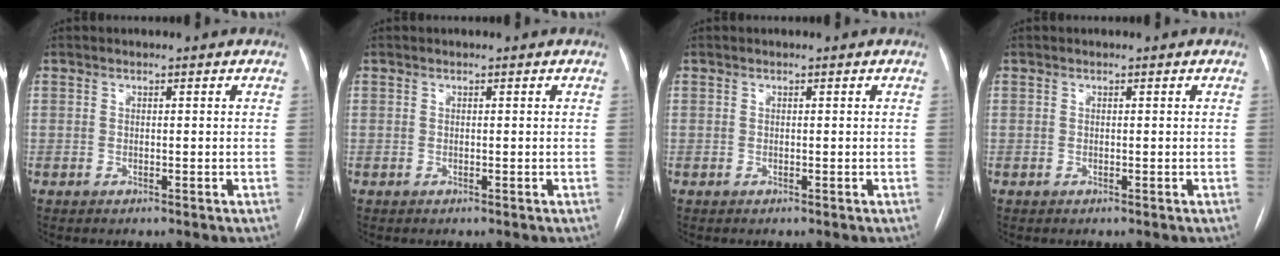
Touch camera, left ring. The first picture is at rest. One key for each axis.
{"total": 0.0}
{"total": 0.0}
{"total": 0.0}